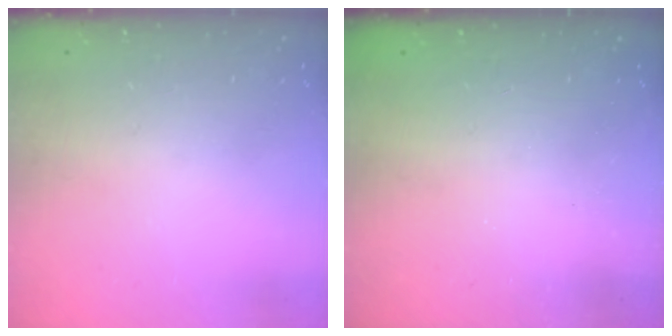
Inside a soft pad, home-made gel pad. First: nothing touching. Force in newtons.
{"total": 2.3, "press": 2.1, "slide": 0.8}